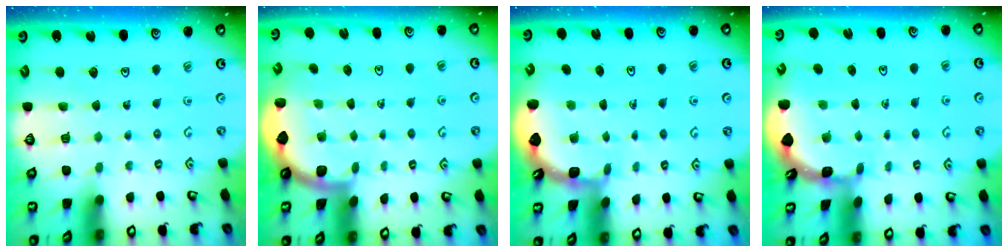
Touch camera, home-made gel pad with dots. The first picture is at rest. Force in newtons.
{"total": 1.3, "press": 1.3, "slide": 0.1}
{"total": 2.0, "press": 2.0, "slide": 0.2}
{"total": 1.7, "press": 1.7, "slide": 0.1}